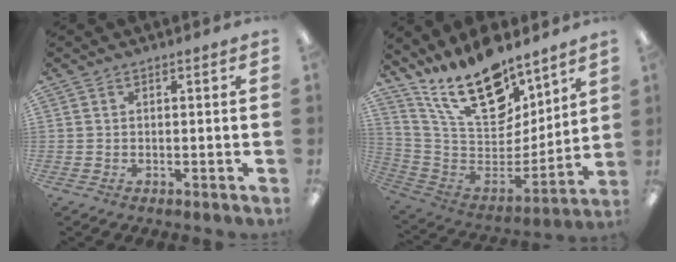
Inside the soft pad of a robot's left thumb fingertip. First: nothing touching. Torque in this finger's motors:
{"motor_torque": [0.40, 0.30, 1.51, -1.26, 0.15]}